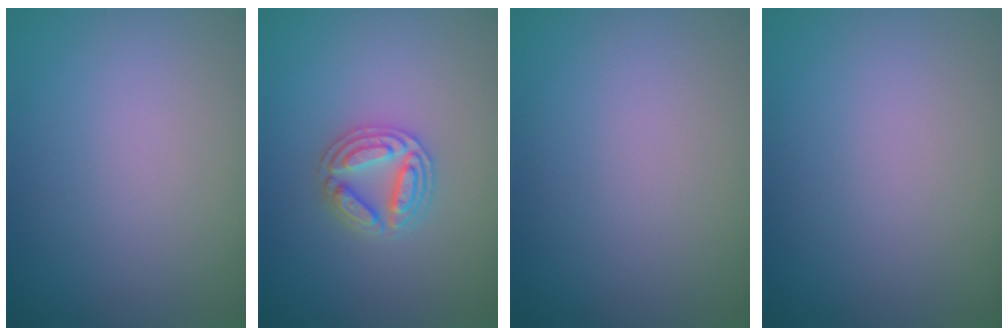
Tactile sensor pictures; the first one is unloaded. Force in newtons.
{"total": 3.7, "press": 3.6, "slide": 0.6}
{"total": 0.0}
{"total": 0.0}